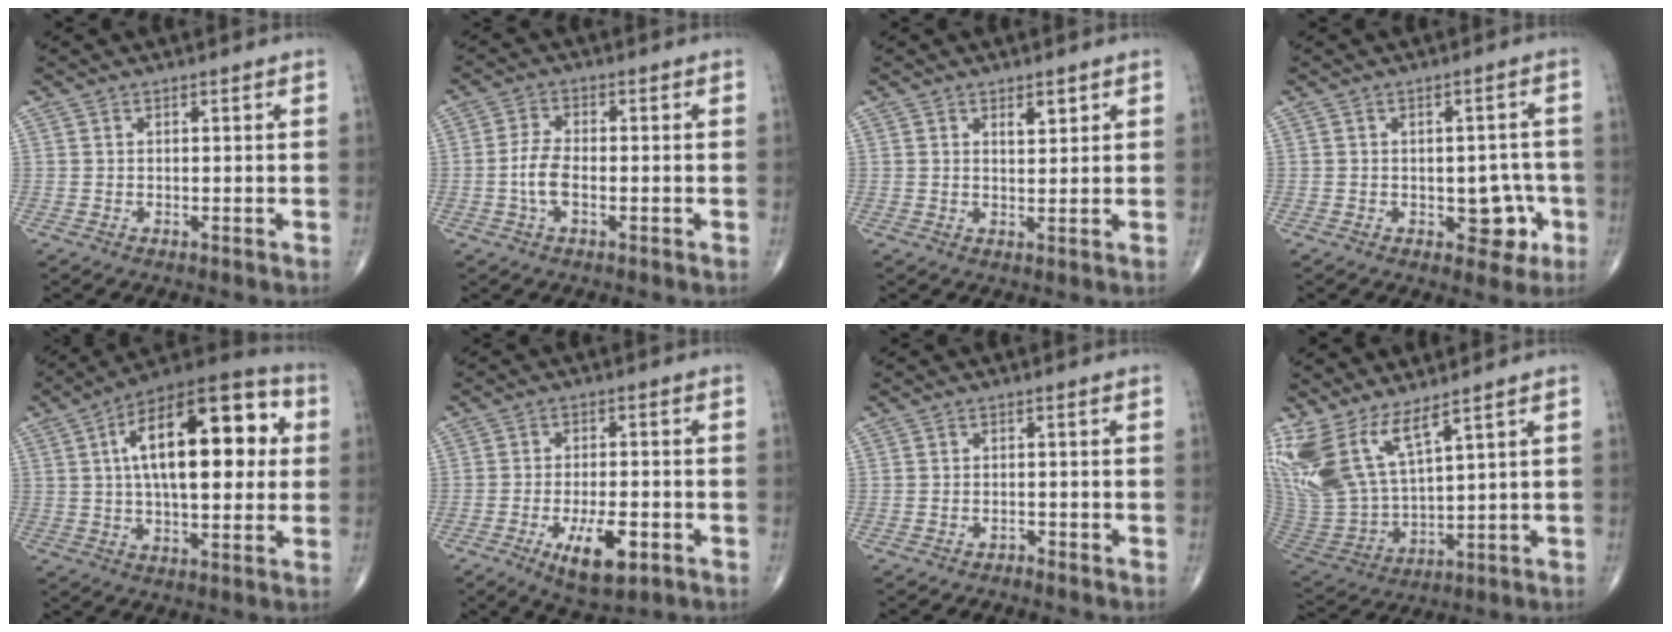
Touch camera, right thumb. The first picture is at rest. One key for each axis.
{"total": 4.7, "fx": -1.2, "fy": 2.1, "fz": 4.1, "tx": -0.089, "ty": 0.011, "tz": -0.026}
{"total": 1.3, "fx": 0.8, "fy": 0.5, "fz": 0.9, "tx": -0.012, "ty": -0.004, "tz": 0.012}
{"total": 6.4, "fx": -2.0, "fy": 3.9, "fz": 4.7, "tx": -0.022, "ty": 0.014, "tz": -0.021}
{"total": 23.0, "fx": 4.4, "fy": 10.2, "fz": 20.1, "tx": -0.292, "ty": 0.019, "tz": 0.057}
{"total": 9.3, "fx": -3.8, "fy": 3.7, "fz": 7.7, "tx": -0.126, "ty": 0.003, "tz": -0.054}
{"total": 0.9, "fx": -0.8, "fy": 0.3, "fz": 0.0, "tx": 0.002, "ty": 0.001, "tz": -0.017}
{"total": 14.7, "fx": 9.4, "fy": 4.8, "fz": 10.3, "tx": -0.228, "ty": -0.053, "tz": 0.207}